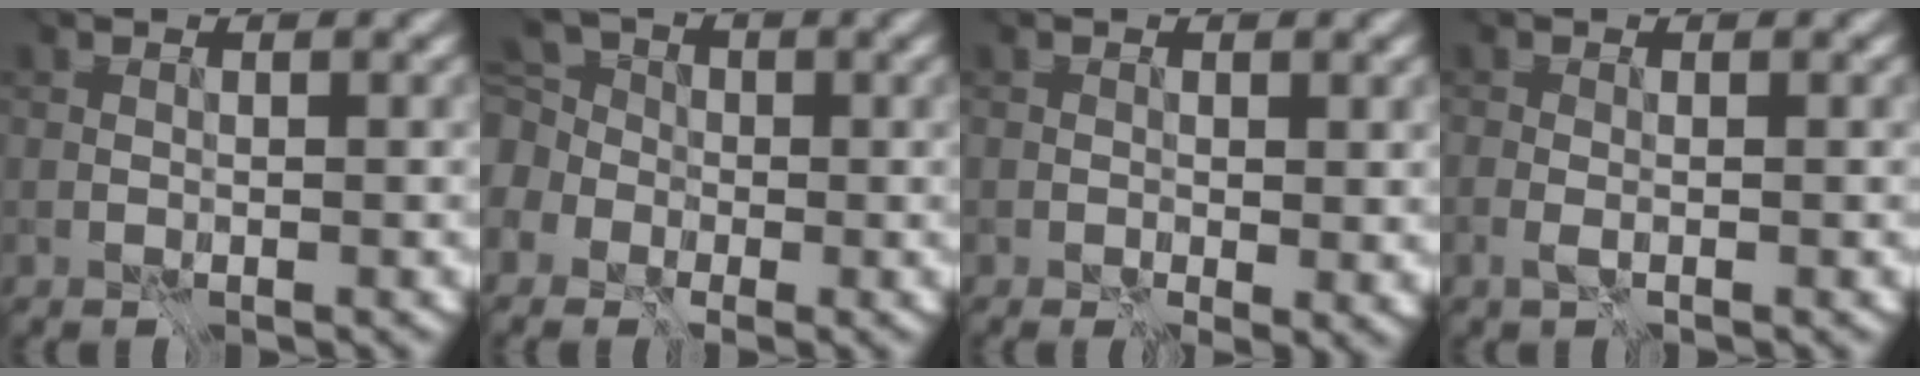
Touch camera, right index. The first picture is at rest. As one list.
[{"total": 7.0, "force": [-0.1, 5.5, 4.2], "torque": [-0.079, 0.029, -0.020]}, {"total": 1.4, "force": [0.4, 0.6, 1.2], "torque": [-0.017, -0.005, 0.002]}, {"total": 1.3, "force": [-1.2, -0.3, 0.4], "torque": [-0.013, 0.010, -0.036]}]